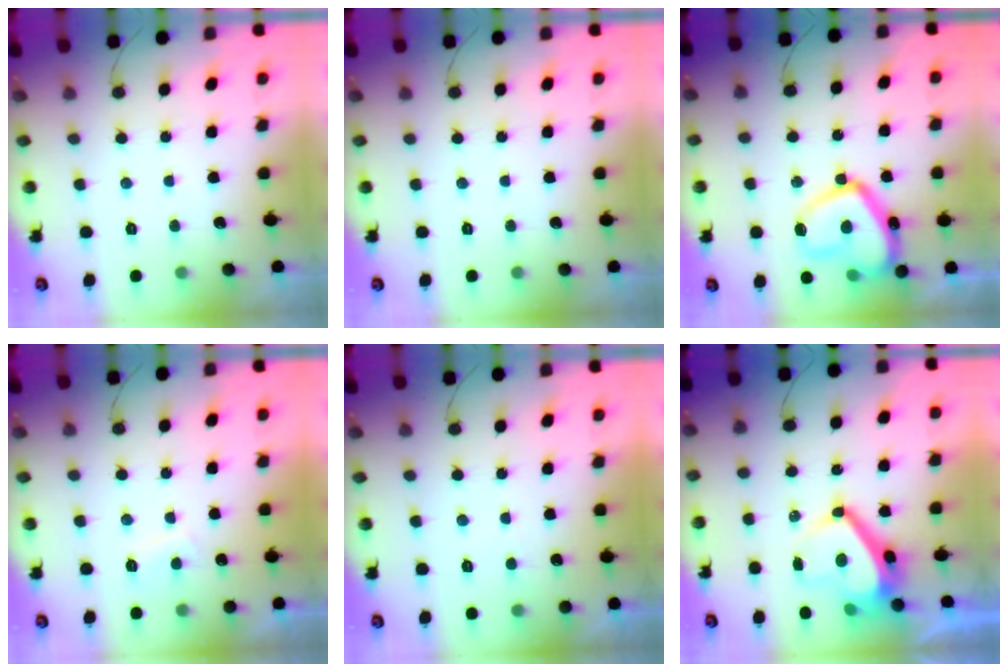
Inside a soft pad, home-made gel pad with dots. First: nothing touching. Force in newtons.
{"total": 0.0}
{"total": 17.7, "press": 17.6, "slide": 1.5}
{"total": 2.9, "press": 2.8, "slide": 0.8}
{"total": 1.7, "press": 1.6, "slide": 0.5}
{"total": 10.5, "press": 10.5, "slide": 0.9}